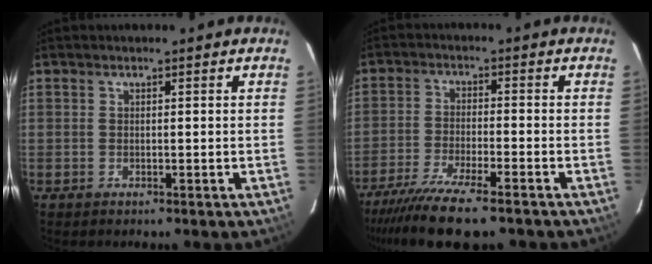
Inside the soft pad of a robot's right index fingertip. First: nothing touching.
{"total": 12.9, "force": [-10.4, 1.8, 7.4], "torque": [-0.168, -0.036, -0.182]}